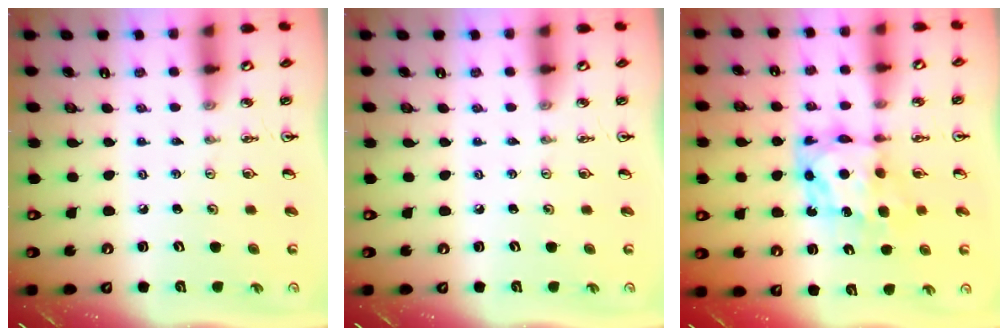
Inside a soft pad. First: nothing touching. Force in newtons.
{"total": 0.0}
{"total": 7.0, "press": 7.0, "slide": 0.8}